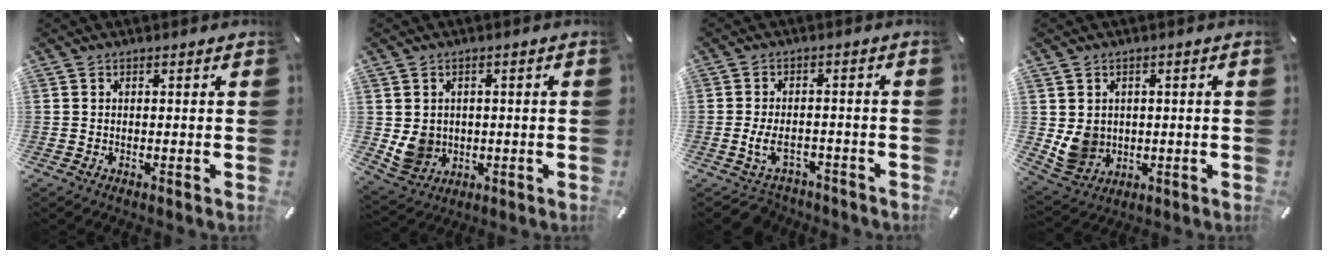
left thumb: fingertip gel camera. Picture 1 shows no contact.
{"total": 6.6, "force": [0.3, 6.3, 1.9], "torque": [-0.051, 0.002, 0.009]}
{"total": 6.4, "force": [-2.5, 4.0, 4.4], "torque": [-0.098, 0.008, -0.047]}
{"total": 7.2, "force": [0.8, 6.9, 2.1], "torque": [-0.056, -0.008, 0.016]}